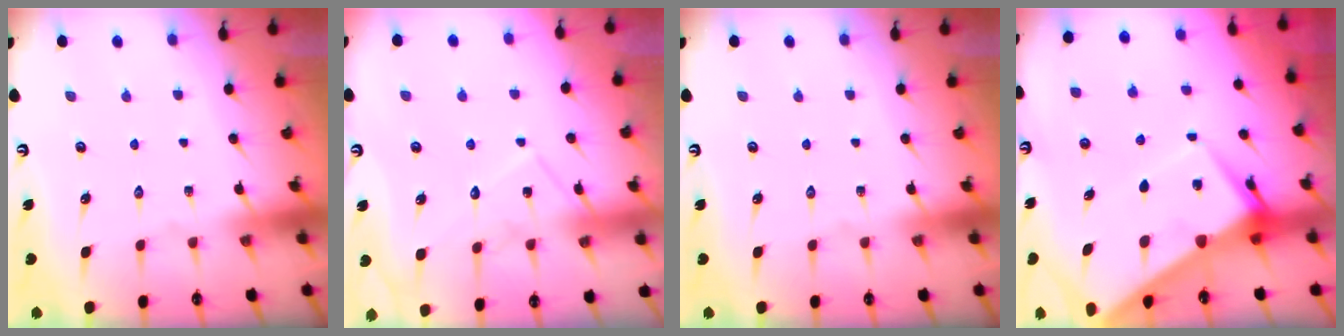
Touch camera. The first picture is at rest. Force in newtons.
{"total": 10.0, "press": 10.0, "slide": 0.7}
{"total": 0.0}
{"total": 8.5, "press": 8.5, "slide": 0.9}